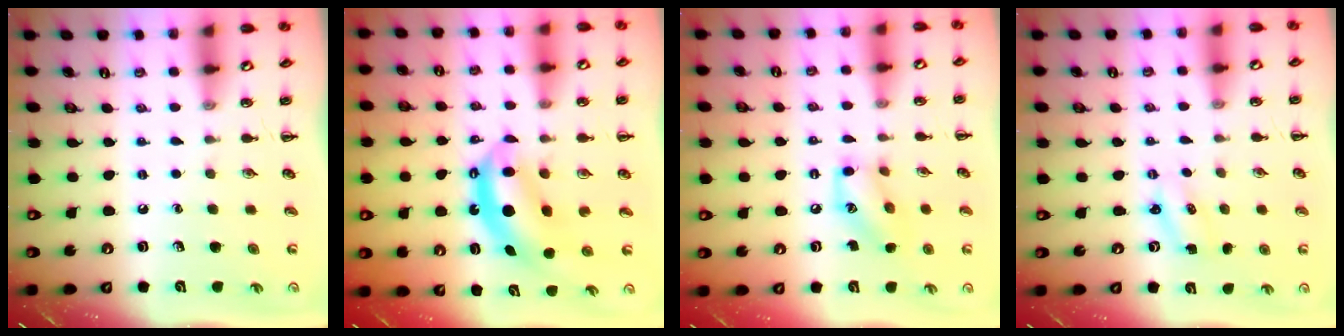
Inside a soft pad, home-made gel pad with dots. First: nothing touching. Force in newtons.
{"total": 7.9, "press": 7.7, "slide": 1.8}
{"total": 10.7, "press": 10.6, "slide": 0.6}
{"total": 2.3, "press": 2.3, "slide": 0.6}